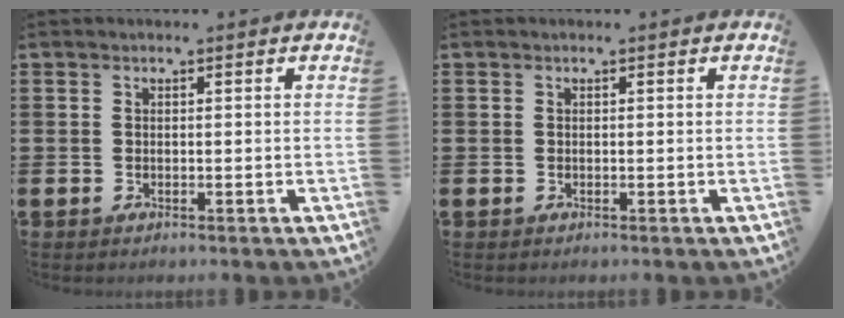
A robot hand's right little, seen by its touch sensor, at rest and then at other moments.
{"total": 0.0}